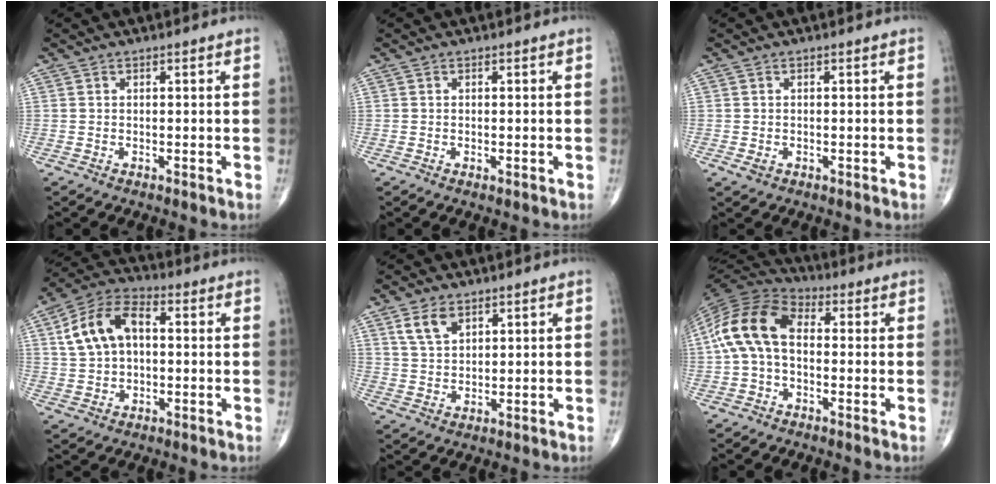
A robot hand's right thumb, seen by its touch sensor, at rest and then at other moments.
{"total": 0.6, "force": [-0.2, 0.2, 0.5], "torque": [-0.013, -0.004, -0.004]}
{"total": 1.3, "force": [-0.4, 1.0, 0.8], "torque": [-0.015, 0.002, -0.003]}
{"total": 11.8, "force": [2.0, 7.3, 9.1], "torque": [-0.166, 0.028, 0.029]}
{"total": 5.2, "force": [2.9, 3.0, 3.1], "torque": [-0.049, -0.013, 0.060]}
{"total": 13.3, "force": [0.2, 8.4, 10.3], "torque": [-0.200, 0.034, -0.009]}